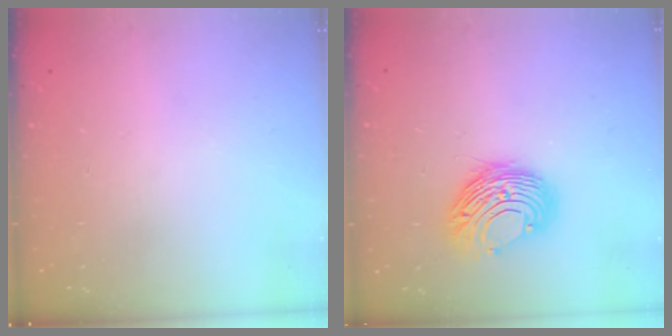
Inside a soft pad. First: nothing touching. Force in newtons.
{"total": 10.9, "press": 10.9, "slide": 0.6}